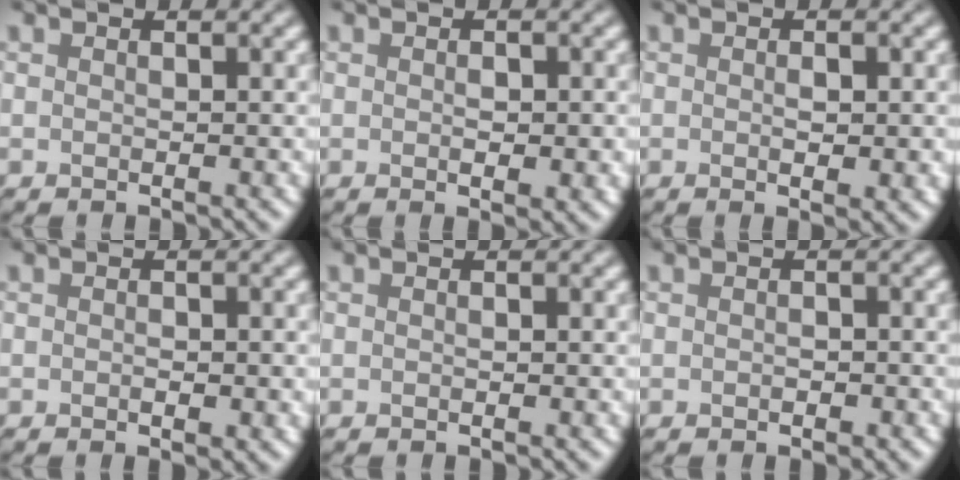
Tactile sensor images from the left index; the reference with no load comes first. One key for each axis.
{"total": 1.8, "fx": -0.9, "fy": 0.5, "fz": 1.4, "tx": -0.025, "ty": 0.003, "tz": 0.004}
{"total": 1.8, "fx": -0.8, "fy": 0.2, "fz": 1.6, "tx": -0.026, "ty": 0.002, "tz": 0.003}
{"total": 1.2, "fx": -0.9, "fy": 0.2, "fz": 0.8, "tx": -0.013, "ty": 0.003, "tz": 0.003}
{"total": 0.0}
{"total": 0.9, "fx": -0.9, "fy": 0.2, "fz": 0.2, "tx": -0.005, "ty": 0.004, "tz": -0.001}